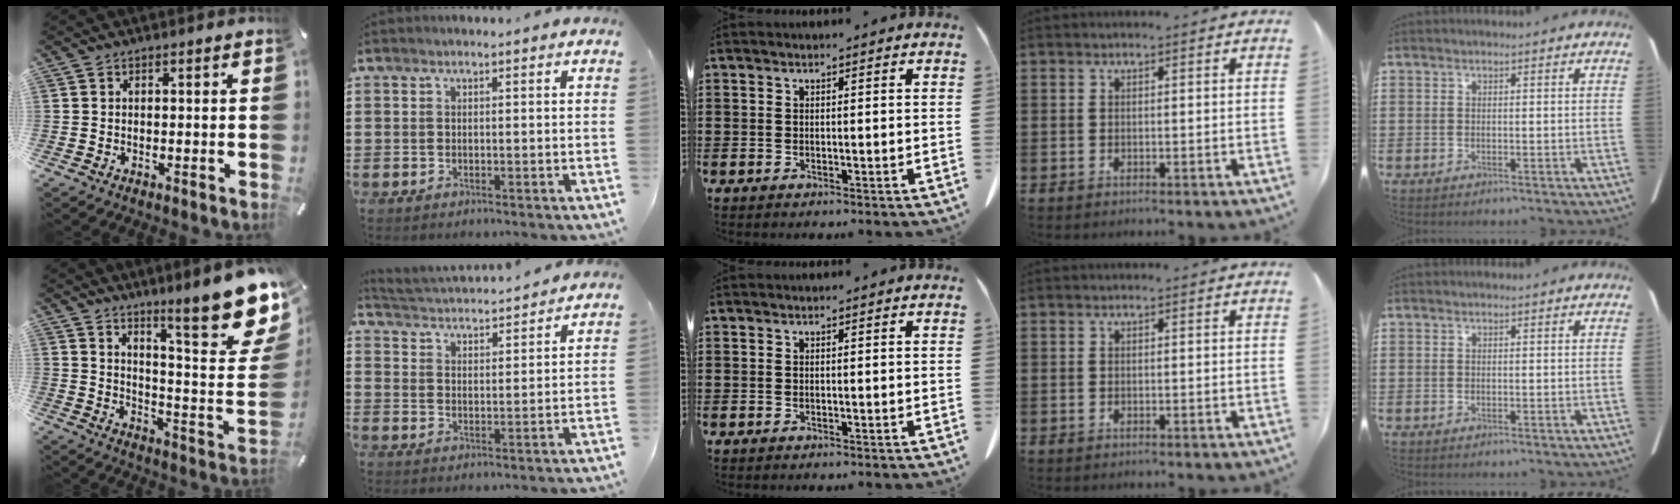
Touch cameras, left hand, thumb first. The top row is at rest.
{"thumb": {"total": 20.2, "force": [13.4, 5.1, 14.1], "torque": [-0.193, -0.109, 0.215]}, "index": {"total": 3.0, "force": [3.0, -0.2, -0.1], "torque": [-0.017, -0.025, 0.047]}}